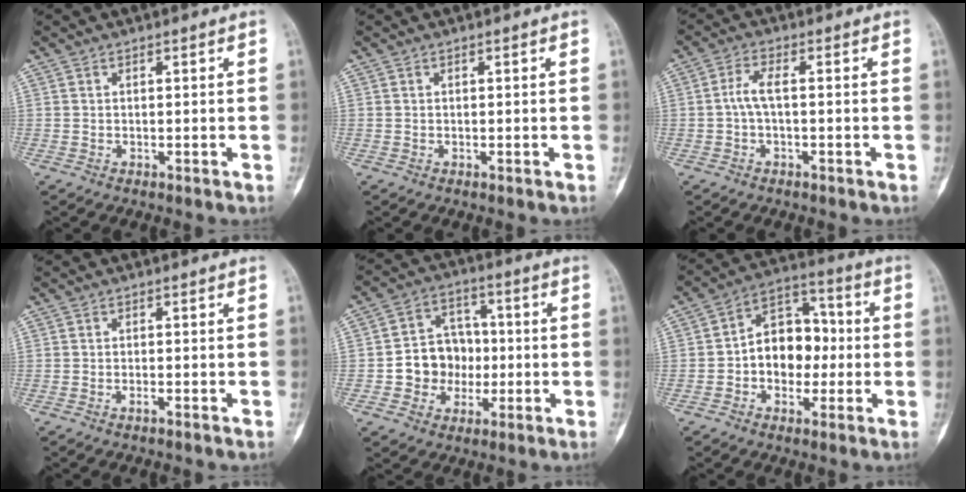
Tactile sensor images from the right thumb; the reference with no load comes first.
{"total": 0.0}
{"total": 3.3, "force": [-0.4, 1.1, 3.0], "torque": [-0.067, 0.011, -0.012]}
{"total": 0.7, "force": [-0.5, 0.1, 0.5], "torque": [-0.012, 0.002, -0.008]}
{"total": 10.3, "force": [-1.5, 9.1, 4.6], "torque": [-0.023, 0.030, -0.029]}
{"total": 12.2, "force": [-0.9, 9.0, 8.2], "torque": [-0.083, 0.042, -0.025]}